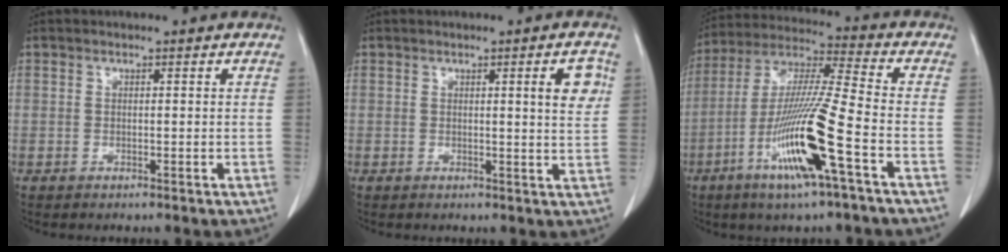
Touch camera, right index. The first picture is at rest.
{"total": 4.2, "force": [1.4, 0.3, 4.0], "torque": [-0.051, -0.006, 0.016]}
{"total": 15.9, "force": [-6.3, -0.3, 14.6], "torque": [-0.295, -0.017, -0.119]}